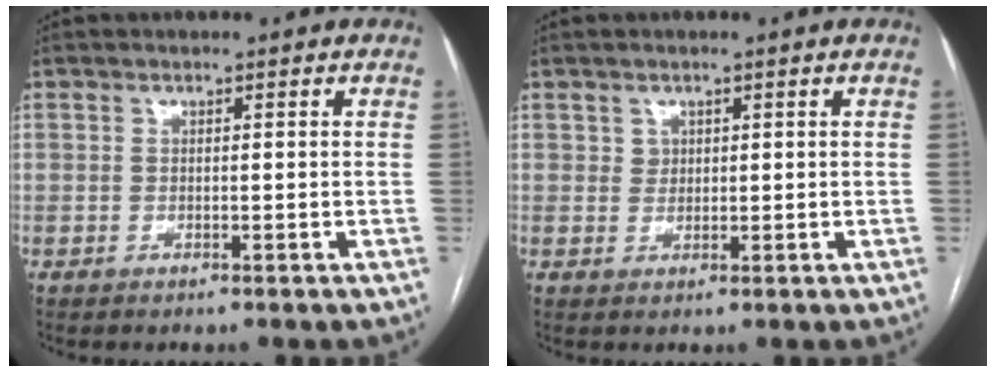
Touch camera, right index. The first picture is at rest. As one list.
[{"total": 1.4, "force": [0.6, 1.2, 0.2], "torque": [0.004, -0.001, 0.009]}]